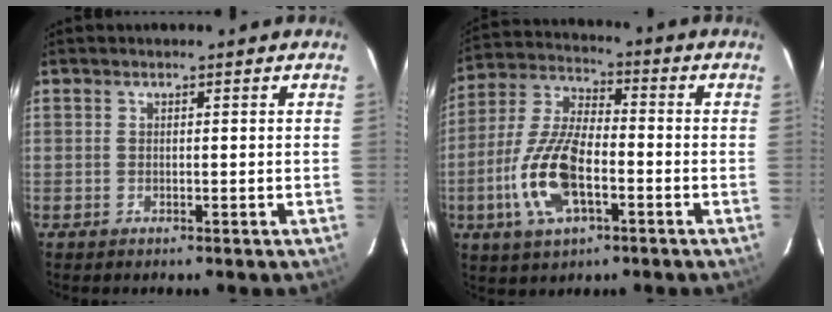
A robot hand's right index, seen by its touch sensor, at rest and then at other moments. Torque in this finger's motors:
{"motor_torque": [1.64, -0.50, 0.42, 0.13]}